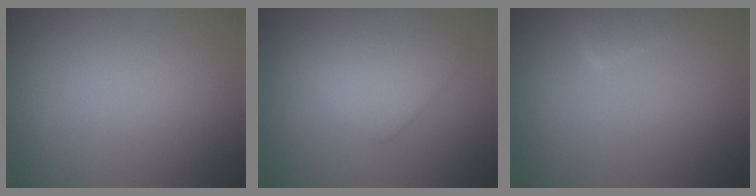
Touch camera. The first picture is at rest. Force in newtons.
{"total": 3.9, "press": 3.9, "slide": 0.1}
{"total": 1.7, "press": 1.7, "slide": 0.1}